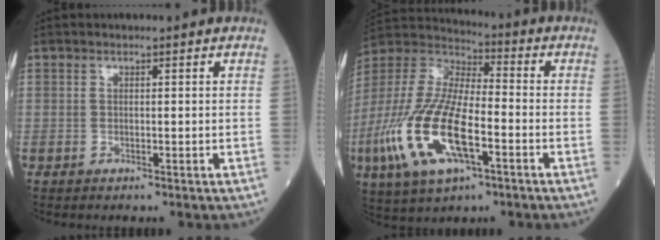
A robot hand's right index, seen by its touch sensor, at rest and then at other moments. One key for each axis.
{"total": 18.3, "fx": -6.2, "fy": 6.3, "fz": 16.0, "tx": -0.360, "ty": -0.012, "tz": -0.112}